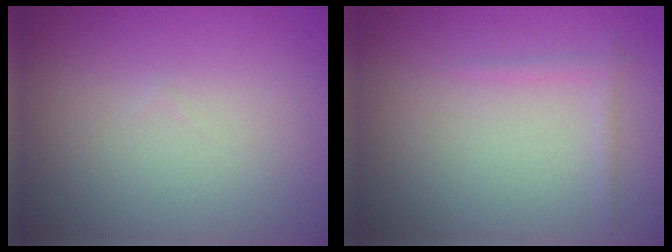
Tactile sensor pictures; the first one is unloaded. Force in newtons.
{"total": 0.9, "press": 0.9, "slide": 0.1}